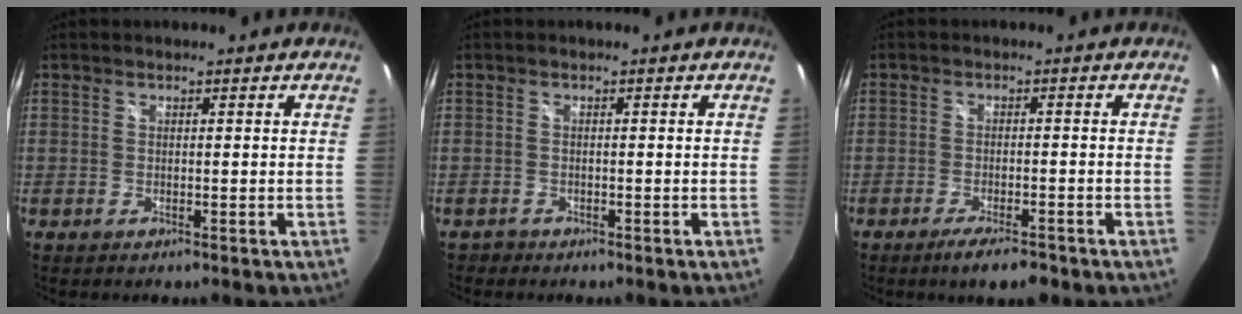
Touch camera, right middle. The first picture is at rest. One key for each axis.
{"total": 1.1, "fx": -0.9, "fy": 0.6, "fz": -0.1, "tx": -0.003, "ty": 0.000, "tz": -0.017}
{"total": 5.6, "fx": -4.2, "fy": 1.2, "fz": 3.5, "tx": -0.073, "ty": -0.013, "tz": -0.067}